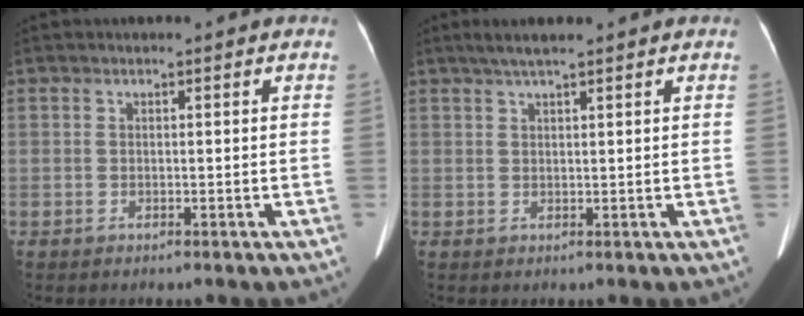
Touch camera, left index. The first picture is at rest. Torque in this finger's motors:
{"motor_torque": [0.08, -0.02, -0.01, 0.00]}